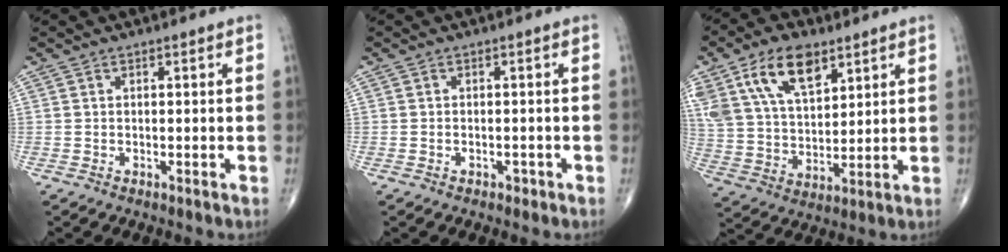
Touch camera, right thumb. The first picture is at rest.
{"total": 1.2, "force": [-0.6, 0.8, 0.5], "torque": [-0.008, 0.007, -0.007]}
{"total": 15.8, "force": [8.5, 8.5, 10.4], "torque": [-0.176, -0.025, 0.165]}